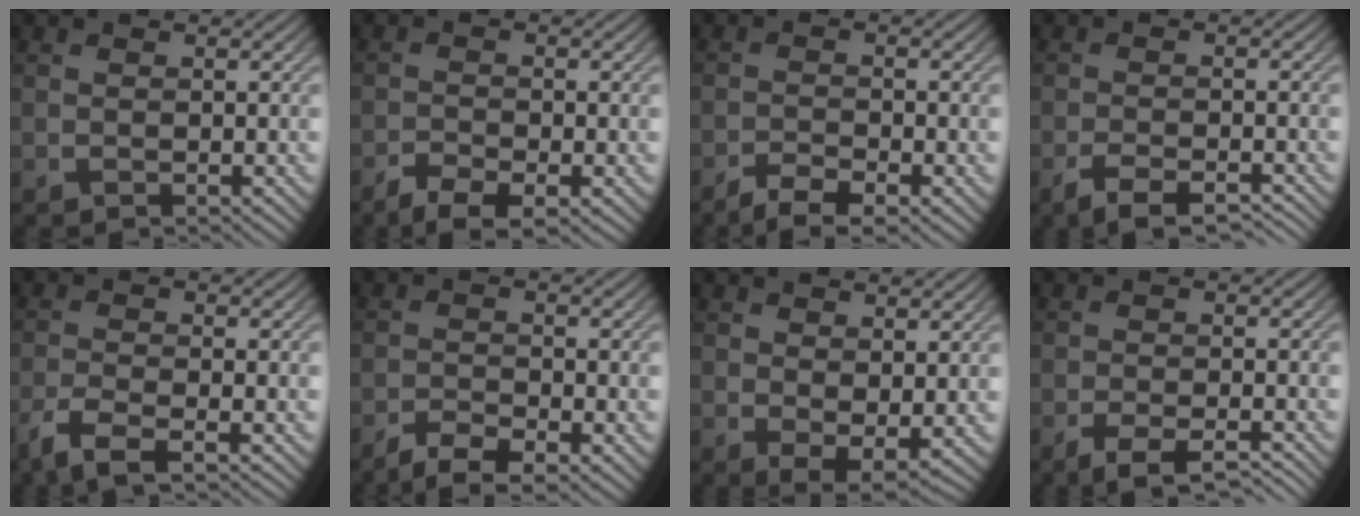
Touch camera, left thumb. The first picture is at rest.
{"total": 3.8, "force": [-2.7, 1.2, 2.4], "torque": [-0.044, -0.006, -0.049]}
{"total": 3.8, "force": [-2.8, 0.9, 2.4], "torque": [-0.048, -0.003, -0.051]}
{"total": 4.9, "force": [-3.6, 1.2, 3.0], "torque": [-0.051, -0.002, -0.059]}
{"total": 4.1, "force": [-2.7, 0.8, 3.0], "torque": [-0.063, -0.007, -0.064]}
{"total": 4.2, "force": [-3.1, 1.0, 2.6], "torque": [-0.053, -0.004, -0.056]}
{"total": 3.4, "force": [0.9, 1.6, 2.9], "torque": [-0.054, -0.012, 0.023]}
{"total": 4.6, "force": [-3.3, 1.0, 3.0], "torque": [-0.048, 0.001, -0.056]}